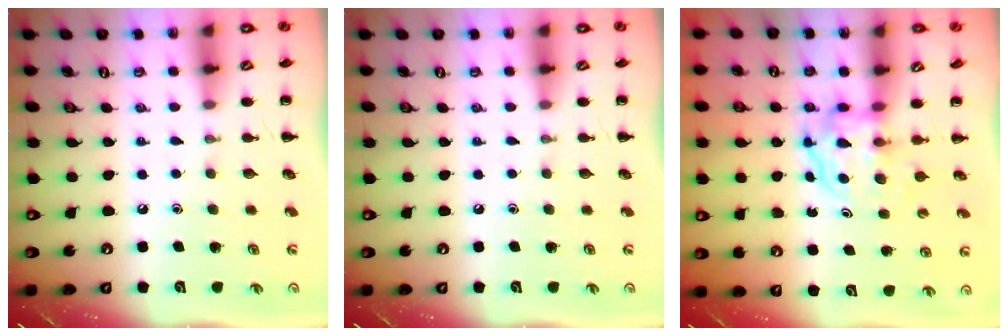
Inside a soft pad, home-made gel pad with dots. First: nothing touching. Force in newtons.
{"total": 0.0}
{"total": 3.8, "press": 3.8, "slide": 0.2}